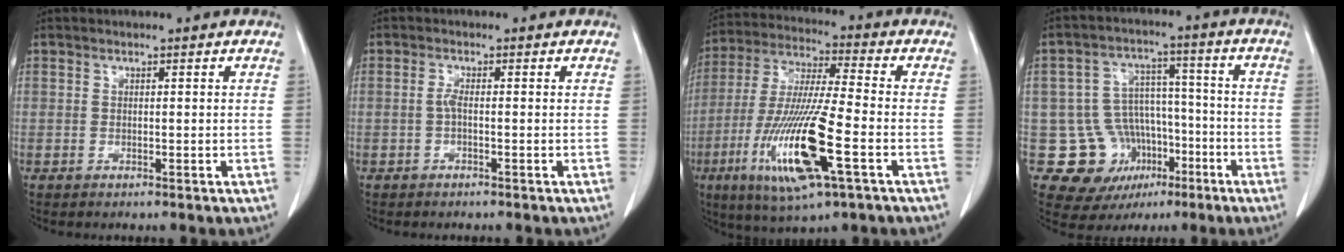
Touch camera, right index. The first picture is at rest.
{"total": 1.5, "force": [-0.2, 0.3, 1.5], "torque": [-0.033, 0.001, -0.006]}
{"total": 17.8, "force": [-6.0, 1.6, 16.8], "torque": [-0.348, -0.029, -0.107]}
{"total": 13.1, "force": [-4.3, 11.8, 3.8], "torque": [-0.071, 0.050, -0.048]}